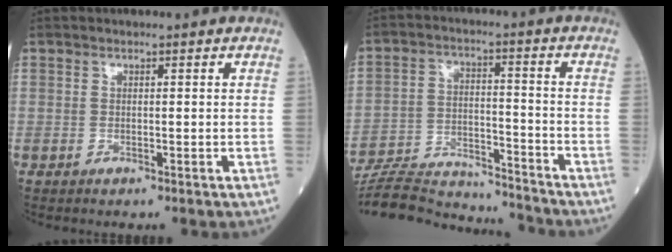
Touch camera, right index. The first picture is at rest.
{"total": 17.0, "force": [-16.5, 2.2, 3.4], "torque": [-0.072, 0.012, -0.256]}